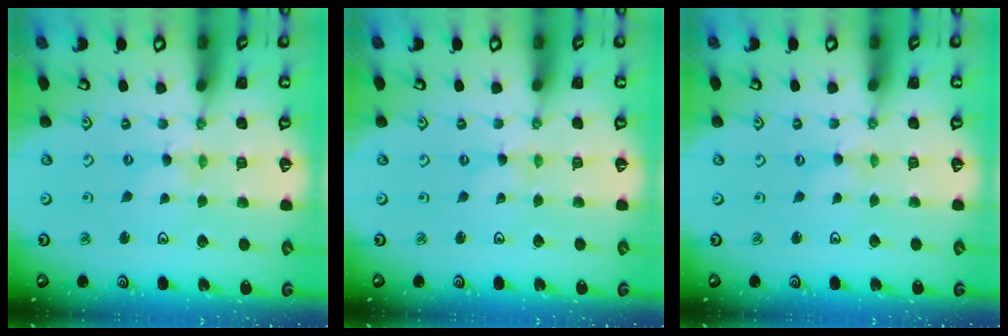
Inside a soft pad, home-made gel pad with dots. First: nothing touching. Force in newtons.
{"total": 0.0}
{"total": 0.0}